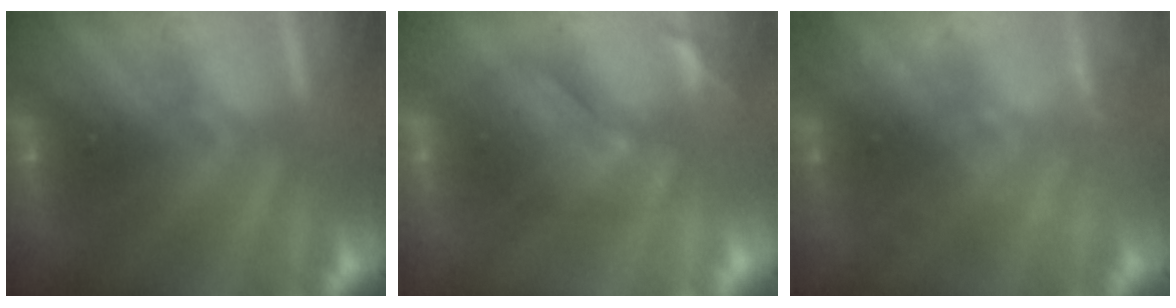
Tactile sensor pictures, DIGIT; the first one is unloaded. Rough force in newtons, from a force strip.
{"total": 3.7}
{"total": 2.3}